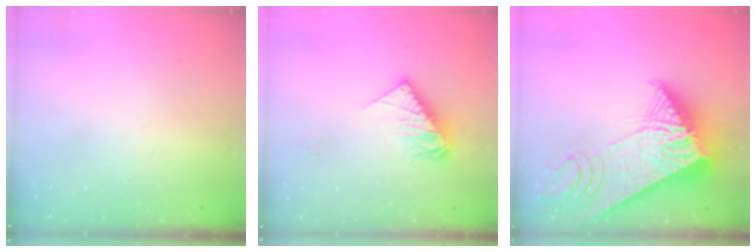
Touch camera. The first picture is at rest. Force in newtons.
{"total": 10.4, "press": 10.4, "slide": 0.9}
{"total": 20.0, "press": 19.8, "slide": 2.3}